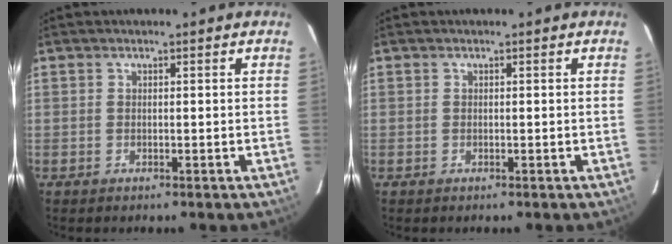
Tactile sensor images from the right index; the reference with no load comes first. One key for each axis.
{"total": 0.0}